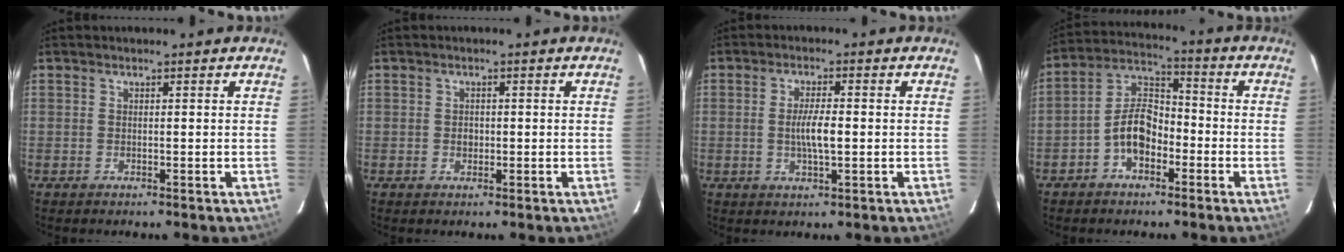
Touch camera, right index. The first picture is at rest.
{"total": 1.4, "force": [-0.2, 1.3, 0.6], "torque": [-0.009, 0.003, -0.003]}
{"total": 4.7, "force": [-0.3, 1.0, 4.5], "torque": [-0.083, -0.002, -0.004]}
{"total": 8.4, "force": [-3.7, 4.9, 5.7], "torque": [-0.112, 0.028, -0.065]}